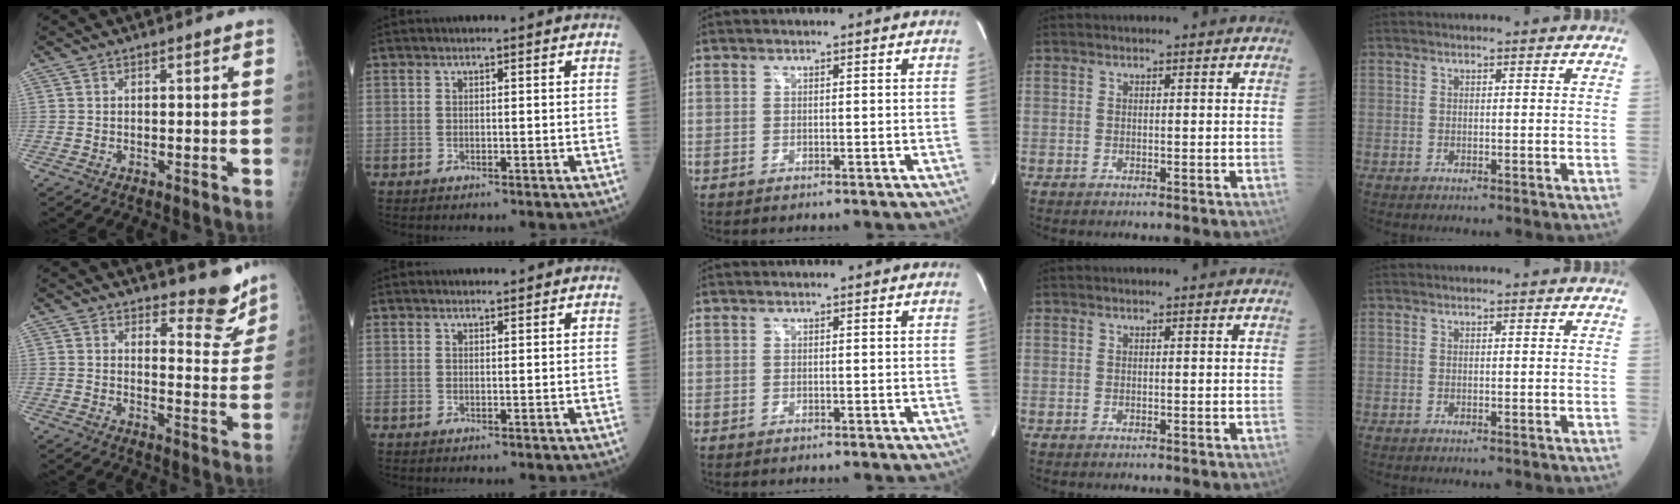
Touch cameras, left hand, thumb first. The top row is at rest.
{"thumb": {"total": 8.4, "force": [7.5, 3.1, 2.0], "torque": [0.009, -0.074, 0.091]}, "index": {"total": 1.2, "force": [1.2, 0.2, 0.3], "torque": [-0.007, 0.005, 0.019]}}